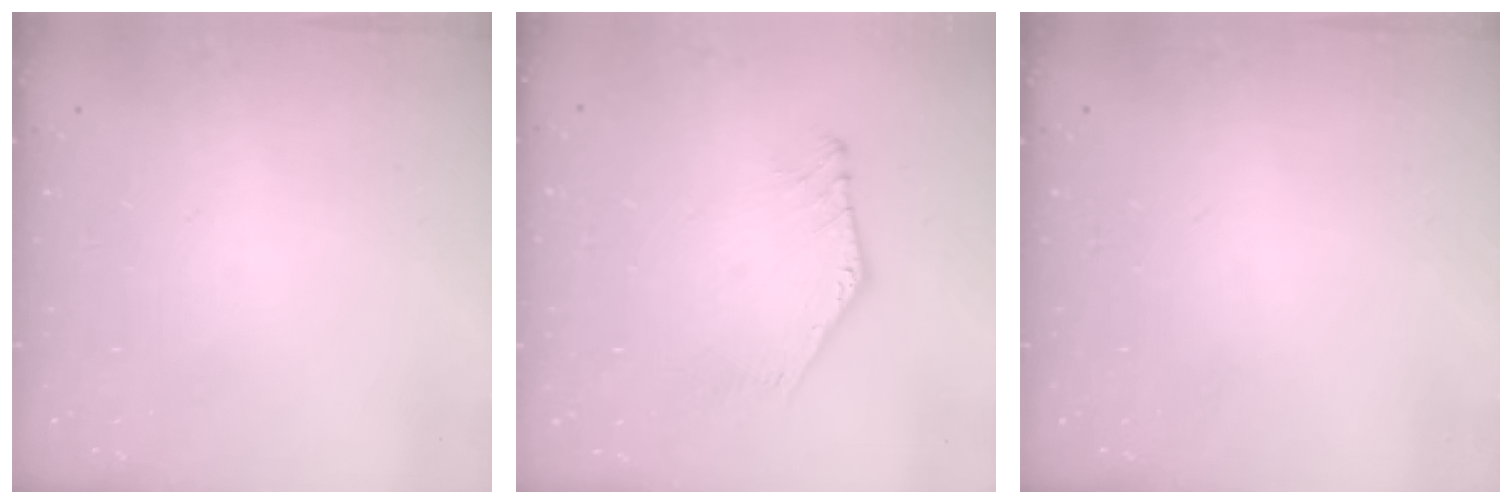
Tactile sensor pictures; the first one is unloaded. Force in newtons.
{"total": 2.2, "press": 2.2, "slide": 0.1}
{"total": 0.0}